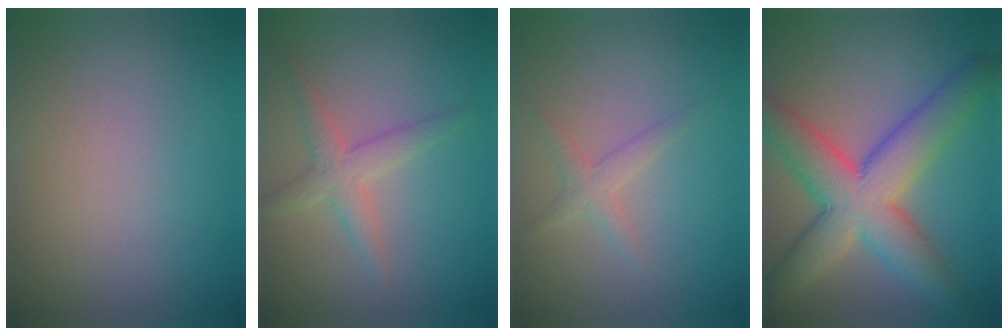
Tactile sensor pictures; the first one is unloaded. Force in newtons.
{"total": 2.6, "press": 2.6, "slide": 0.1}
{"total": 1.5, "press": 1.5, "slide": 0.1}
{"total": 9.1, "press": 9.1, "slide": 0.3}